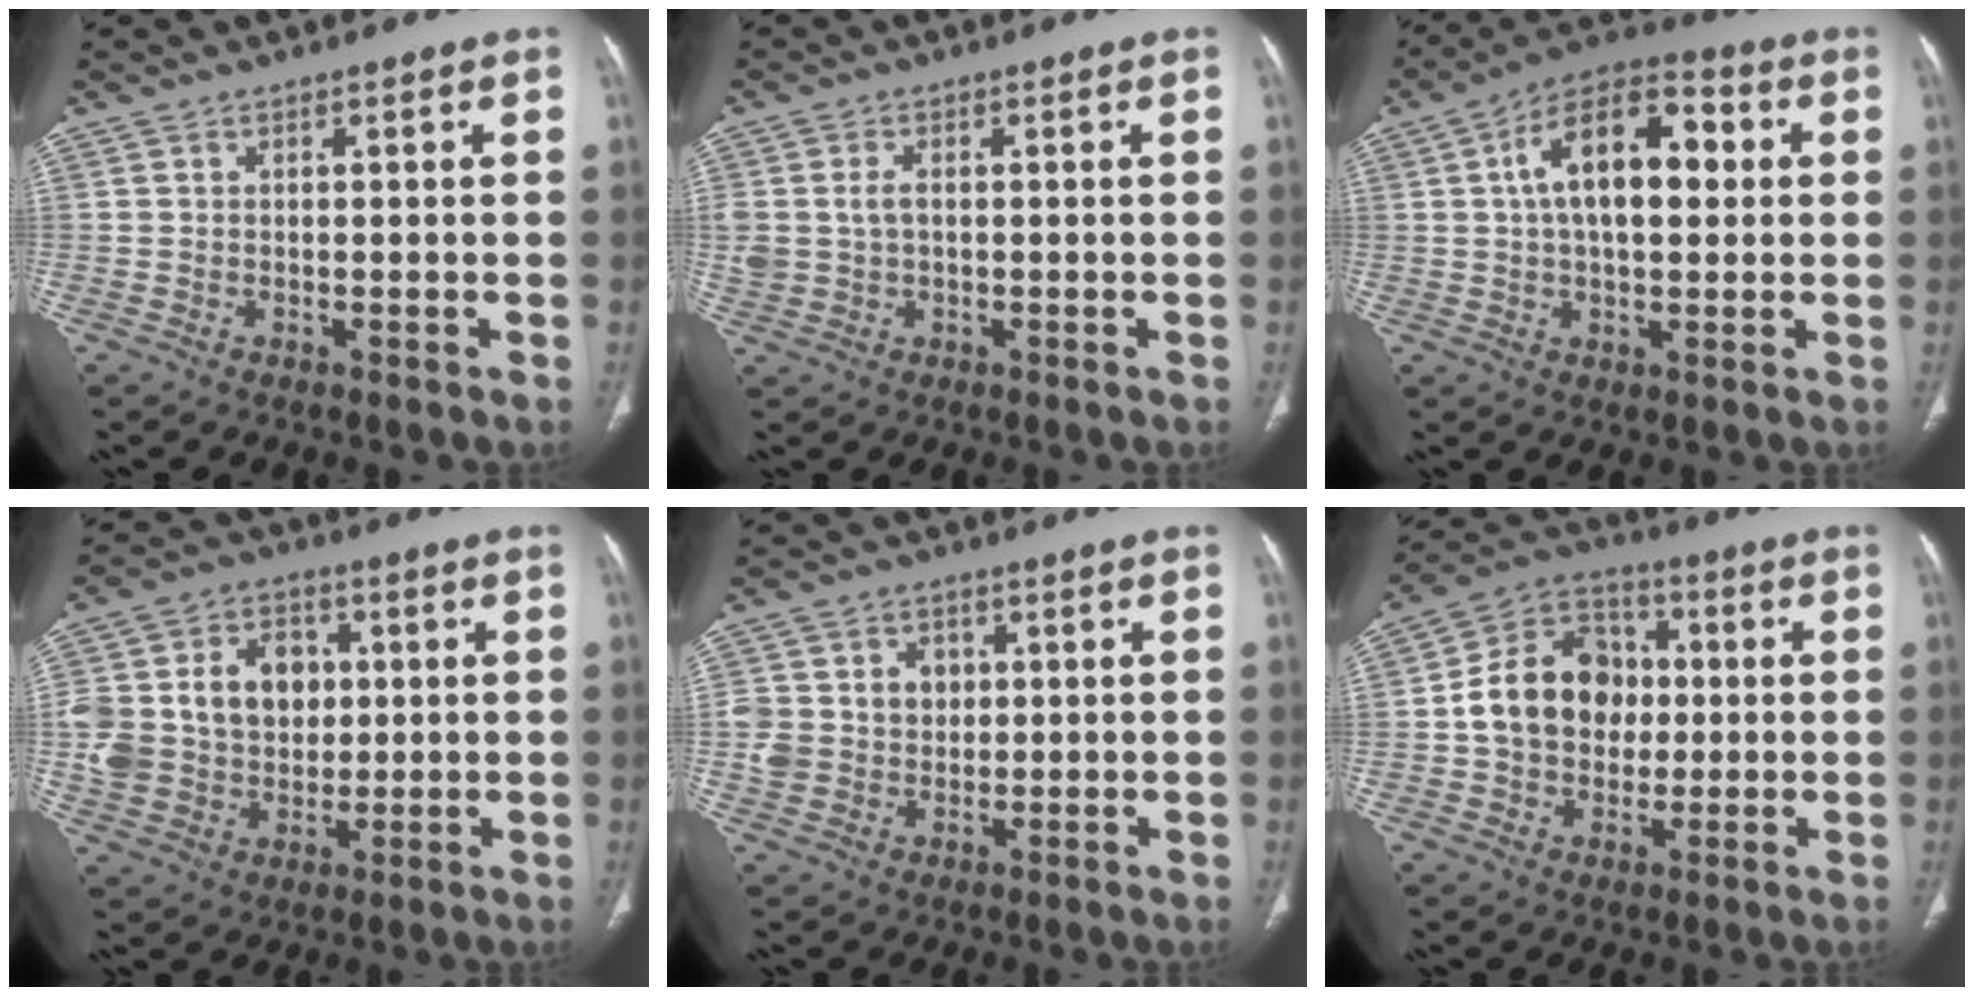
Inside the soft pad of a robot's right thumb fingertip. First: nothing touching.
{"total": 4.4, "force": [0.3, 3.1, 3.1], "torque": [-0.071, 0.008, 0.011]}
{"total": 15.5, "force": [2.8, 8.3, 12.8], "torque": [-0.194, 0.027, 0.039]}
{"total": 19.8, "force": [2.5, 15.8, 11.6], "torque": [-0.221, 0.028, 0.061]}
{"total": 9.5, "force": [1.1, 8.3, 4.5], "torque": [-0.056, 0.005, 0.027]}
{"total": 15.3, "force": [0.3, 12.3, 9.0], "torque": [-0.118, 0.027, 0.001]}